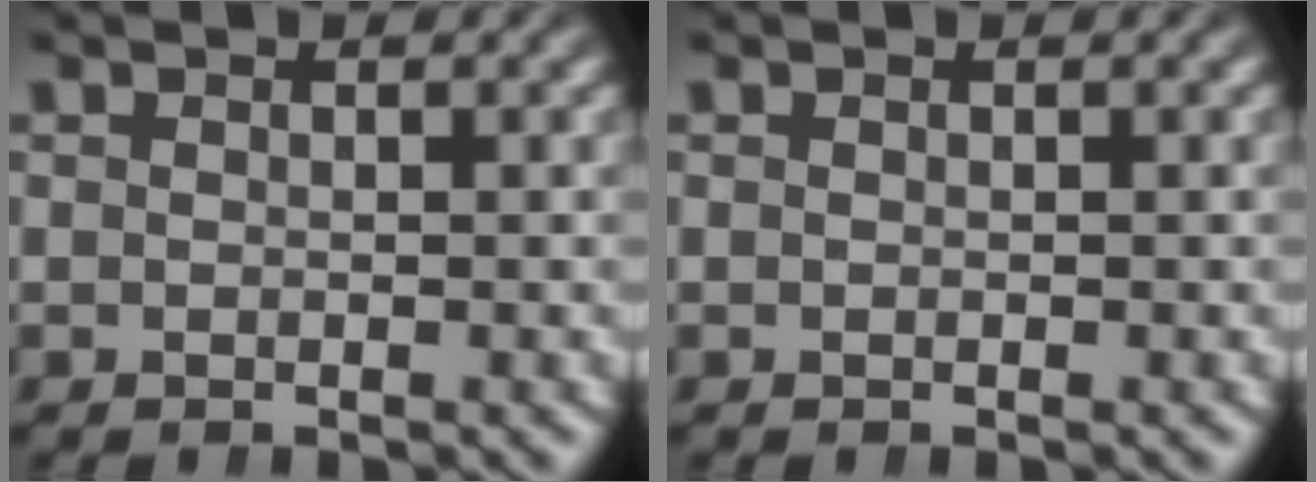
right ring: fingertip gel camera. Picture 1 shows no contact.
{"total": 0.0}